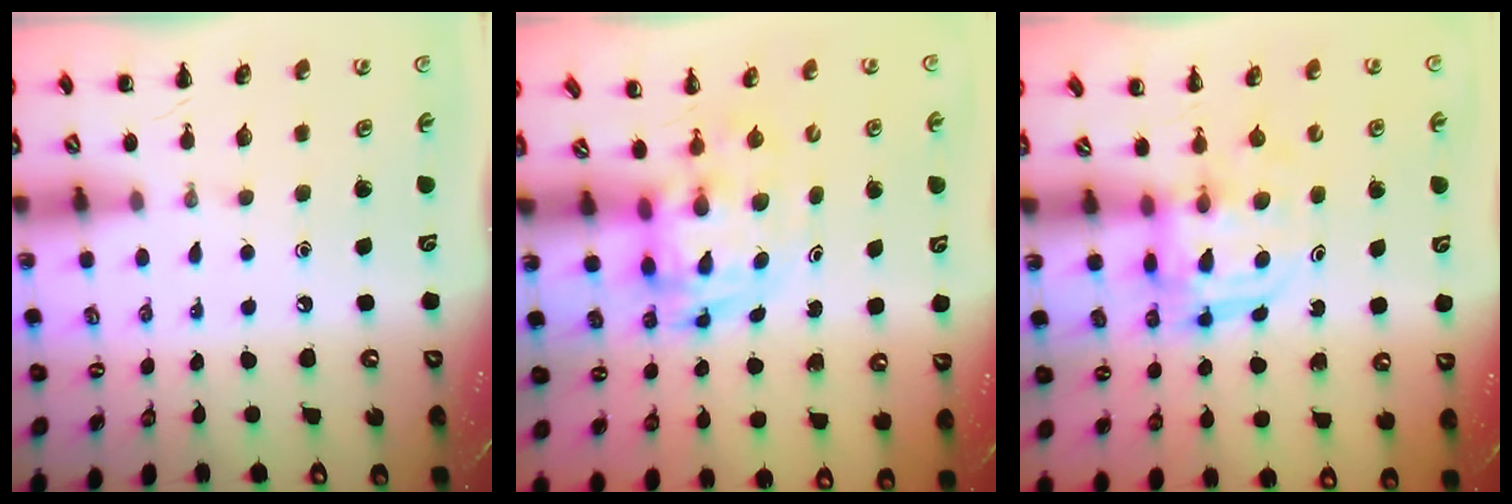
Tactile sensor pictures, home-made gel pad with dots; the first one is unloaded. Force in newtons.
{"total": 3.4, "press": 3.4, "slide": 0.6}
{"total": 3.2, "press": 3.2, "slide": 0.2}